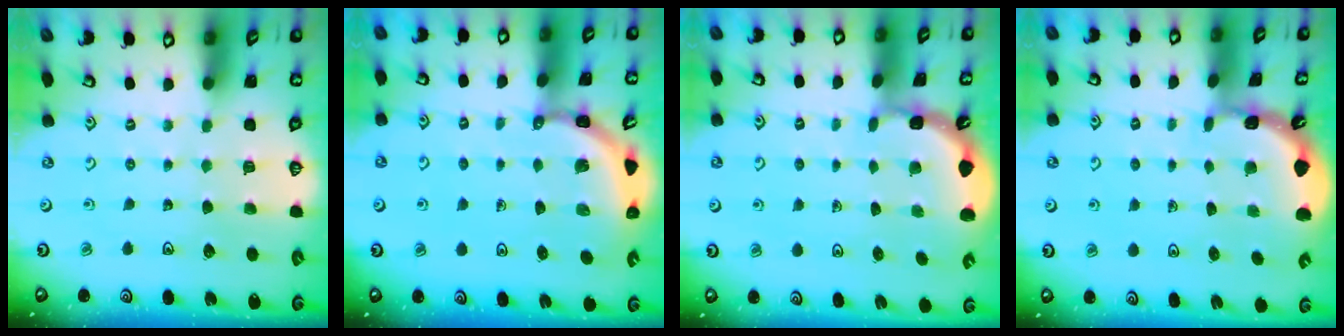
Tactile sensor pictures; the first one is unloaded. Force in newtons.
{"total": 3.5, "press": 3.5, "slide": 0.2}
{"total": 1.5, "press": 1.5, "slide": 0.1}
{"total": 1.6, "press": 1.6, "slide": 0.1}